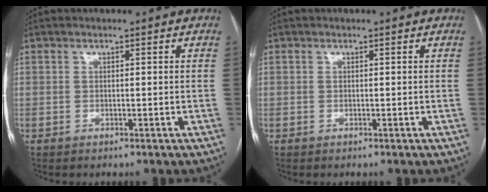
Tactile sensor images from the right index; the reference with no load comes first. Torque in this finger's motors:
{"motor_torque": [0.00, 0.00, 0.00, 0.00]}